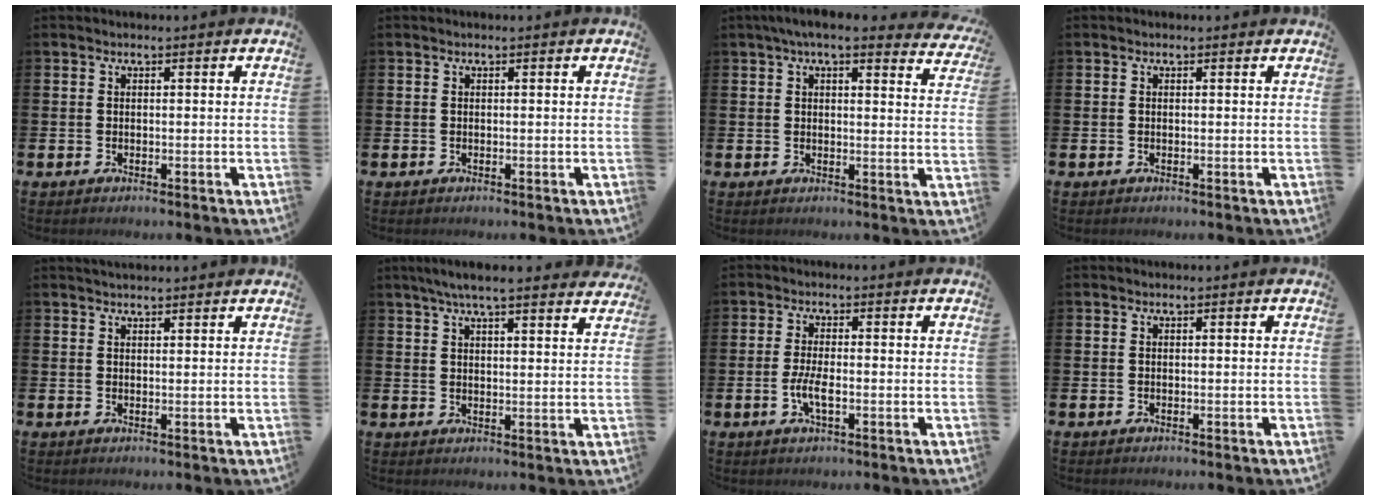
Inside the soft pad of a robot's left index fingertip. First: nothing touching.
{"total": 0.0}
{"total": 5.0, "force": [4.4, 0.8, 2.1], "torque": [-0.042, -0.015, 0.076]}
{"total": 0.0}
{"total": 1.7, "force": [1.7, 0.2, 0.2], "torque": [0.003, -0.006, 0.028]}
{"total": 5.8, "force": [5.3, 0.4, 2.3], "torque": [-0.052, -0.014, 0.094]}
{"total": 3.3, "force": [-0.9, 1.1, 3.0], "torque": [-0.059, 0.000, -0.019]}
{"total": 0.0}